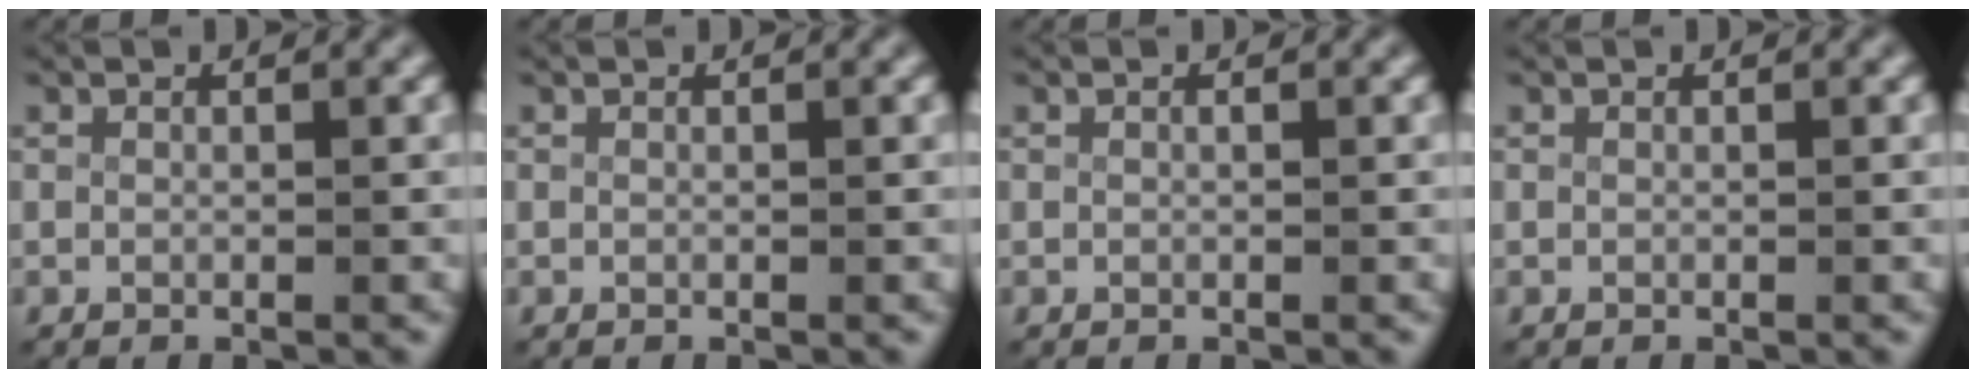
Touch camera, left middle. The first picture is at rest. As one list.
[{"total": 0.0}, {"total": 0.0}, {"total": 0.0}]